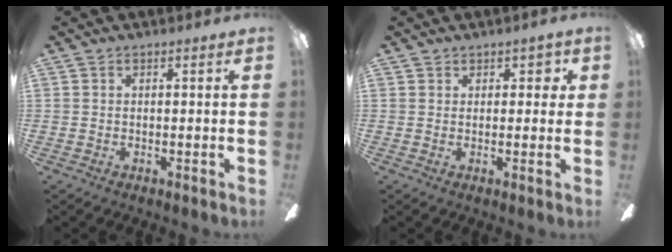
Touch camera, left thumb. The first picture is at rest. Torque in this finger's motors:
{"motor_torque": [0.20, 0.18, -0.06, -0.02, -0.02]}